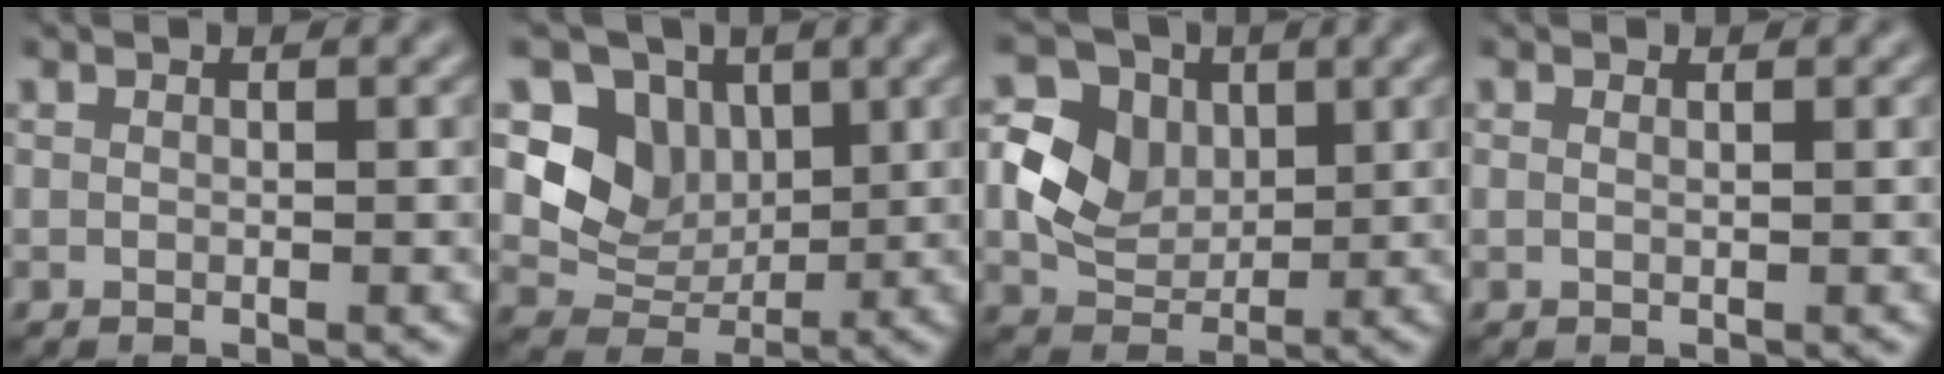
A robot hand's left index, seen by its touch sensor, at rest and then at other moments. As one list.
[{"total": 5.2, "force": [1.4, 4.5, 2.1], "torque": [-0.035, -0.012, 0.017]}, {"total": 5.2, "force": [0.6, 4.3, 2.8], "torque": [-0.055, 0.000, 0.012]}, {"total": 0.6, "force": [0.2, 0.3, 0.5], "torque": [-0.005, -0.002, -0.003]}]